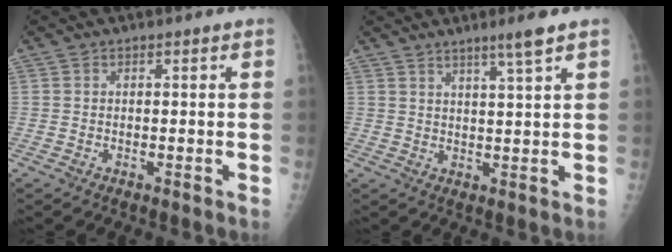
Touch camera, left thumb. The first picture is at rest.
{"total": 4.6, "force": [3.2, -0.6, 3.3], "torque": [-0.058, -0.021, 0.057]}